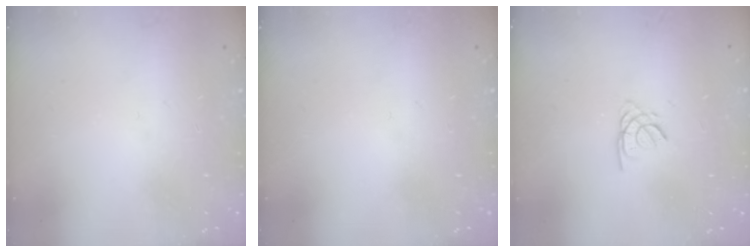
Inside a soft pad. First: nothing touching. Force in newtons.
{"total": 0.0}
{"total": 1.6, "press": 1.6, "slide": 0.2}